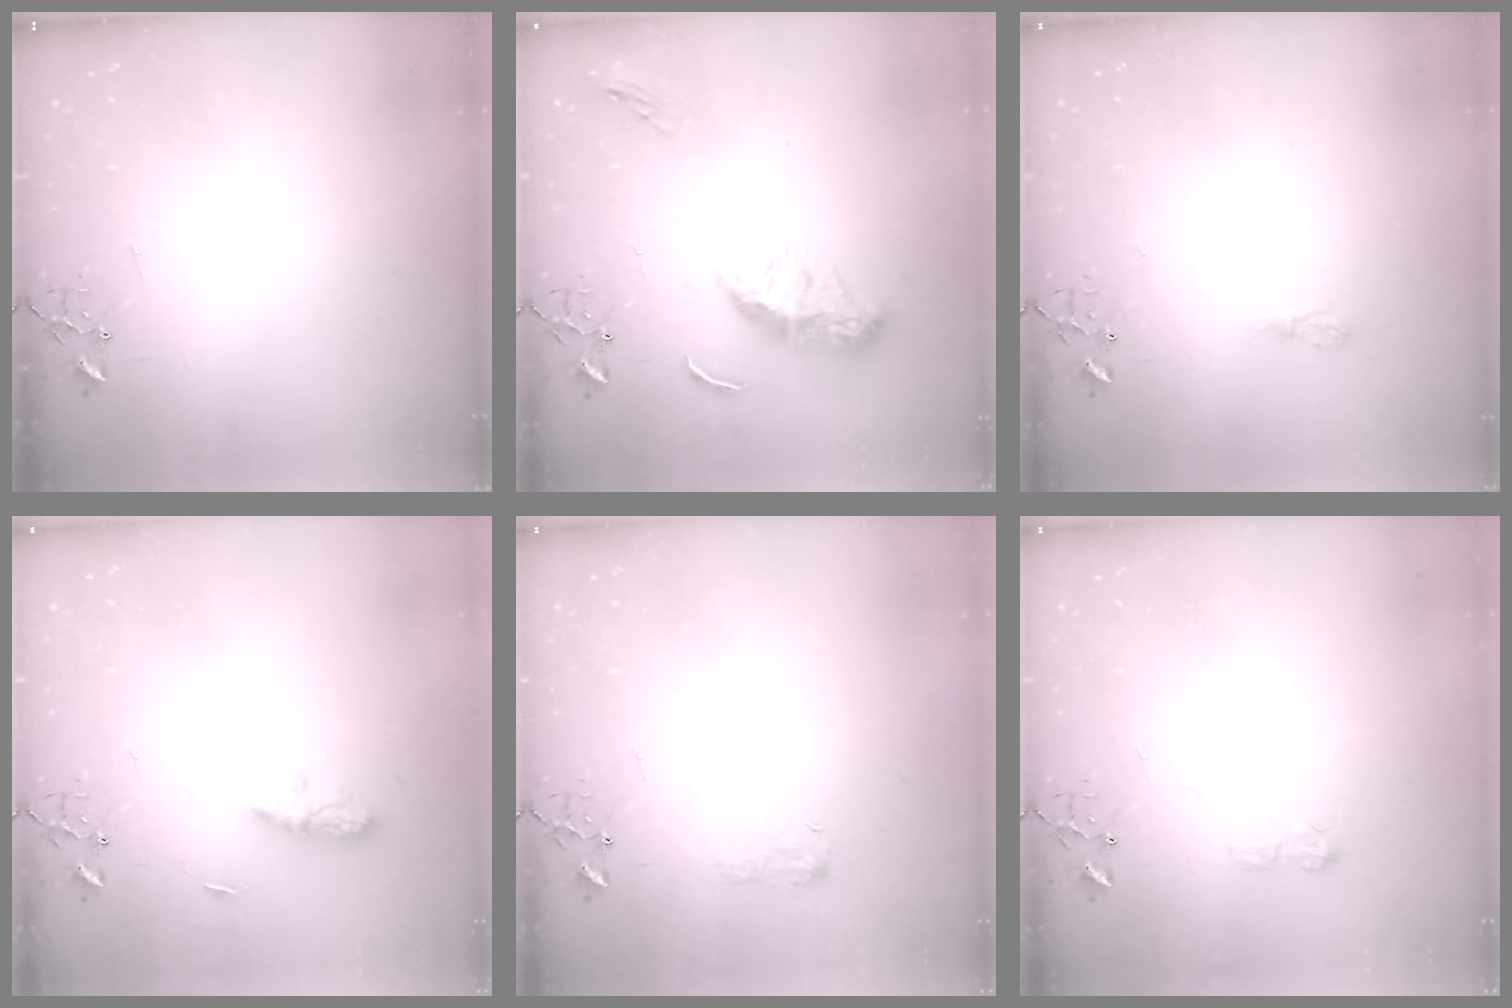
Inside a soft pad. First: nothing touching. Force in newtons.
{"total": 12.0, "press": 11.9, "slide": 0.3}
{"total": 3.8, "press": 3.7, "slide": 0.6}
{"total": 6.3, "press": 6.3, "slide": 0.6}
{"total": 6.4, "press": 6.3, "slide": 0.7}
{"total": 6.4, "press": 6.4, "slide": 0.8}